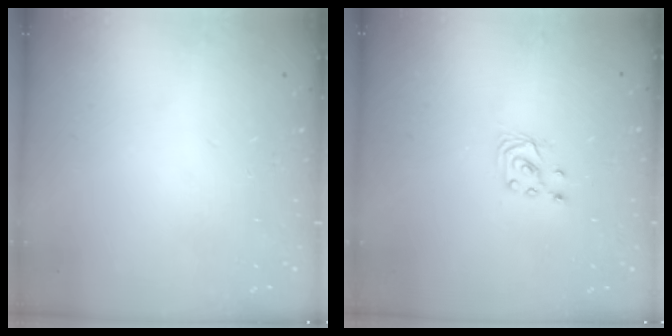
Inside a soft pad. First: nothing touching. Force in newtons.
{"total": 2.4, "press": 2.4, "slide": 0.2}